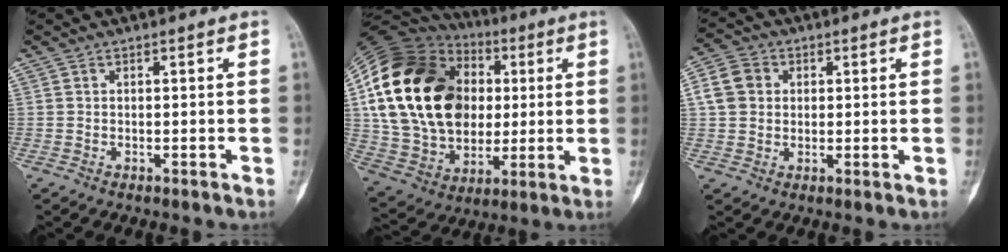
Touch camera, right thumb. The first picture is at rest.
{"total": 29.6, "force": [5.0, 21.2, 20.1], "torque": [-0.374, 0.018, 0.098]}
{"total": 8.8, "force": [1.9, 7.5, 4.2], "torque": [-0.073, 0.015, 0.033]}